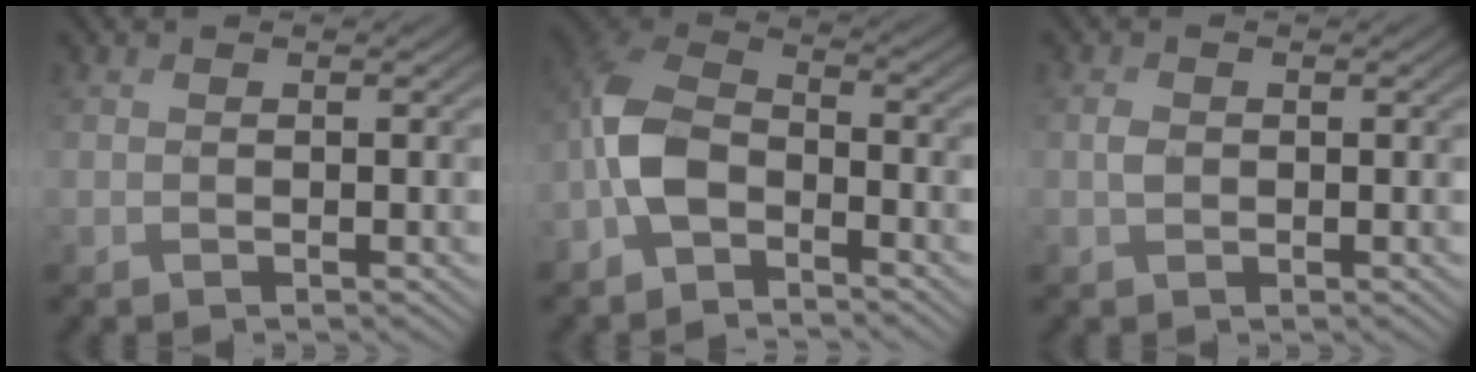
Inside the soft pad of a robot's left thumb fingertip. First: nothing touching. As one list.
[{"total": 7.2, "force": [-3.2, 4.0, 5.0], "torque": [-0.111, 0.013, -0.081]}, {"total": 1.1, "force": [0.5, 0.7, 0.7], "torque": [-0.018, 0.006, 0.009]}]